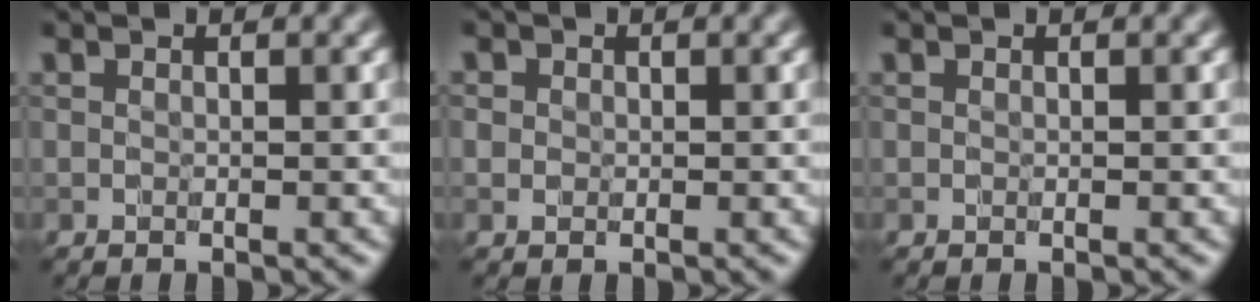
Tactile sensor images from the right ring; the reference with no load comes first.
{"total": 0.6, "force": [0.0, 0.6, 0.1], "torque": [0.002, -0.002, -0.001]}
{"total": 0.0}